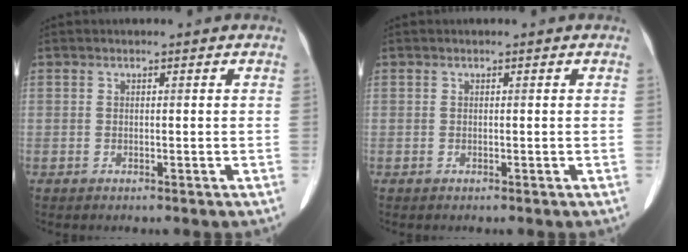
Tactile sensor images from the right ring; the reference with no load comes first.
{"total": 0.0}